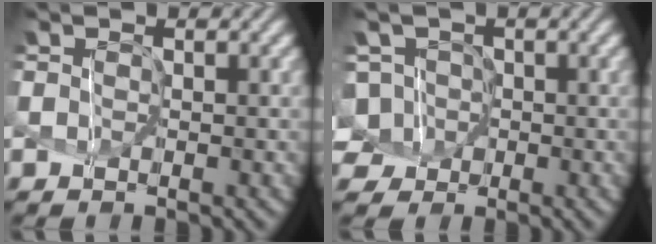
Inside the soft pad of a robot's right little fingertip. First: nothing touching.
{"total": 5.0, "force": [-1.3, 4.6, 1.3], "torque": [-0.060, 0.022, -0.042]}